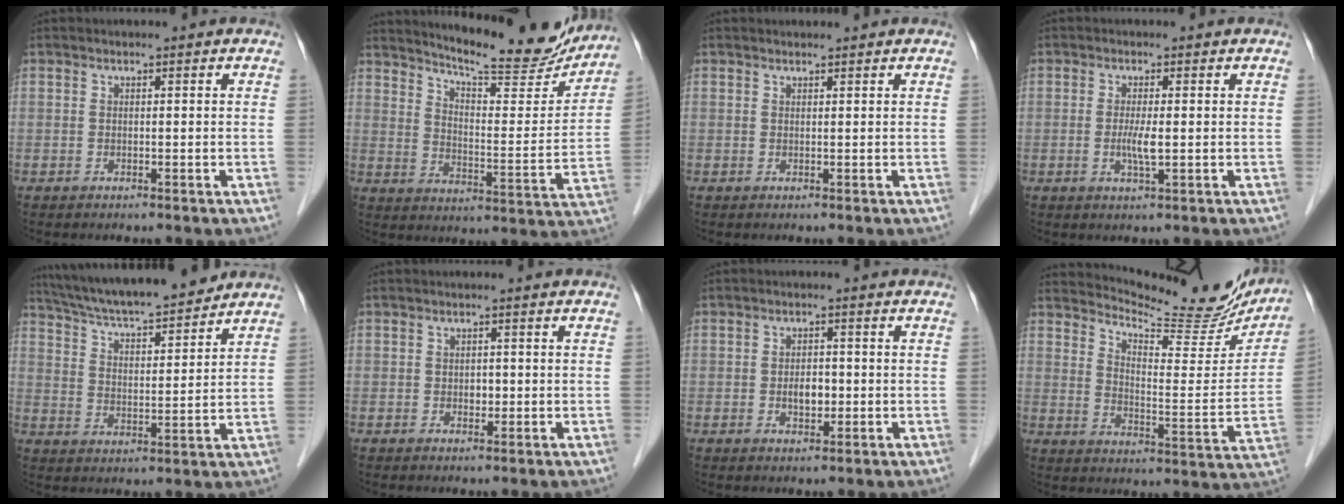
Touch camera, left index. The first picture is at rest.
{"total": 18.5, "force": [17.1, 2.2, 6.5], "torque": [-0.098, -0.046, 0.228]}
{"total": 0.9, "force": [0.9, 0.1, 0.1], "torque": [-0.008, 0.008, 0.018]}
{"total": 2.6, "force": [-0.2, 0.3, 2.6], "torque": [-0.055, -0.005, -0.004]}
{"total": 16.1, "force": [14.6, 1.5, 6.7], "torque": [-0.117, 0.015, 0.238]}
{"total": 1.3, "force": [-0.1, 0.9, 0.8], "torque": [-0.013, 0.001, 0.000]}
{"total": 2.9, "force": [-0.5, 1.7, 2.2], "torque": [-0.035, 0.002, -0.005]}
{"total": 18.4, "force": [17.3, 3.2, 5.2], "torque": [-0.075, -0.053, 0.222]}